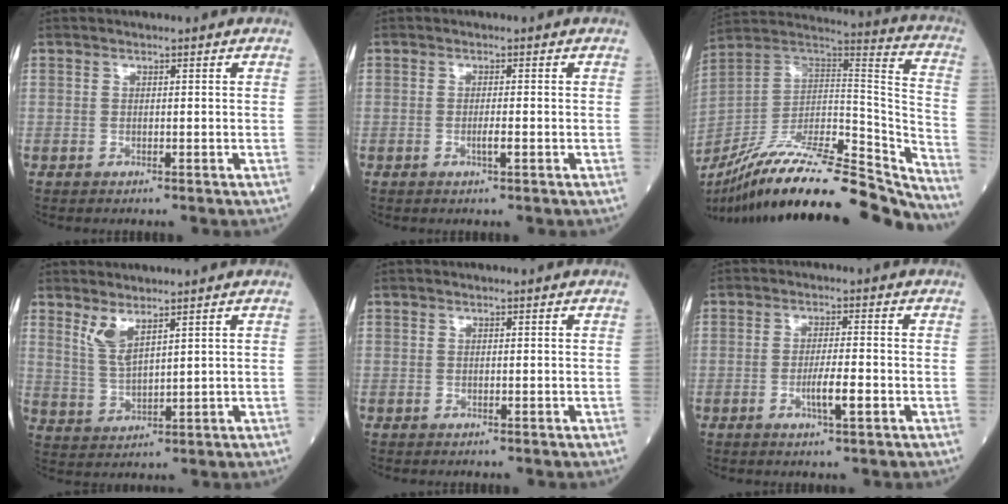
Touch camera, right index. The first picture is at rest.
{"total": 1.4, "force": [-0.4, -0.1, 1.3], "torque": [-0.028, -0.002, -0.005]}
{"total": 31.6, "force": [-27.0, 4.4, 15.9], "torque": [-0.215, -0.012, -0.412]}
{"total": 4.1, "force": [2.9, 0.6, 2.9], "torque": [-0.069, -0.011, 0.069]}
{"total": 0.0}
{"total": 4.1, "force": [-1.3, 0.2, 3.8], "torque": [-0.068, -0.002, -0.021]}